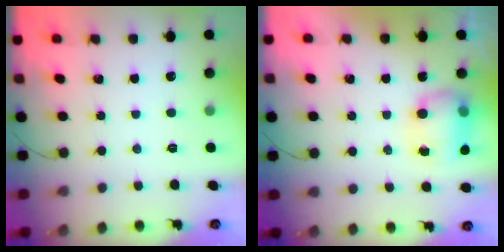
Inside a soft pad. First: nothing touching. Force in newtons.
{"total": 11.5, "press": 9.4, "slide": 6.6}